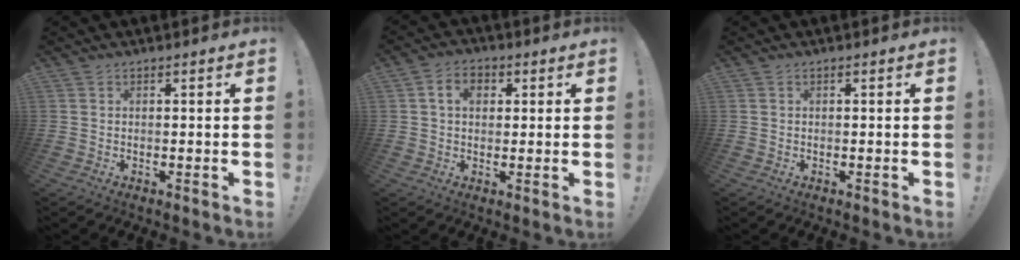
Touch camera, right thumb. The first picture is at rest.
{"total": 6.2, "force": [1.6, 4.4, 4.0], "torque": [-0.059, 0.009, 0.028]}
{"total": 0.0}